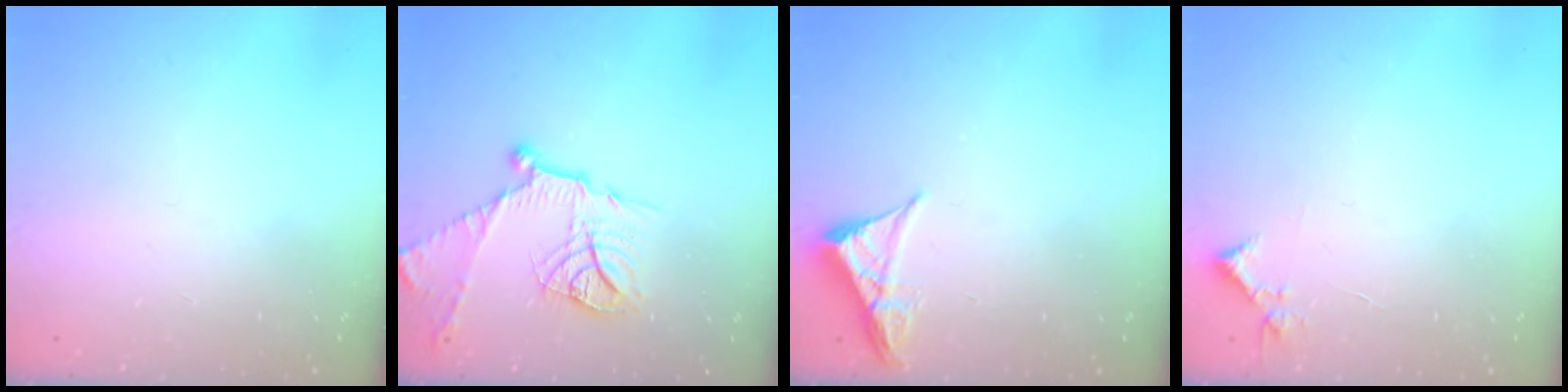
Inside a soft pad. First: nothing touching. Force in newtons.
{"total": 16.0, "press": 16.0, "slide": 1.4}
{"total": 4.8, "press": 4.8, "slide": 0.7}
{"total": 4.4, "press": 4.4, "slide": 0.5}